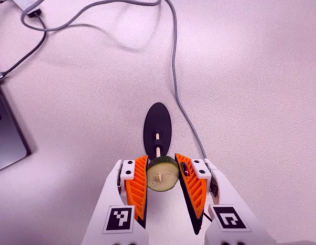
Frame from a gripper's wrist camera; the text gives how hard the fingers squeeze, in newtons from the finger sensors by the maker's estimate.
{"total": 14.5, "left": 15.6, "right": 13.4}